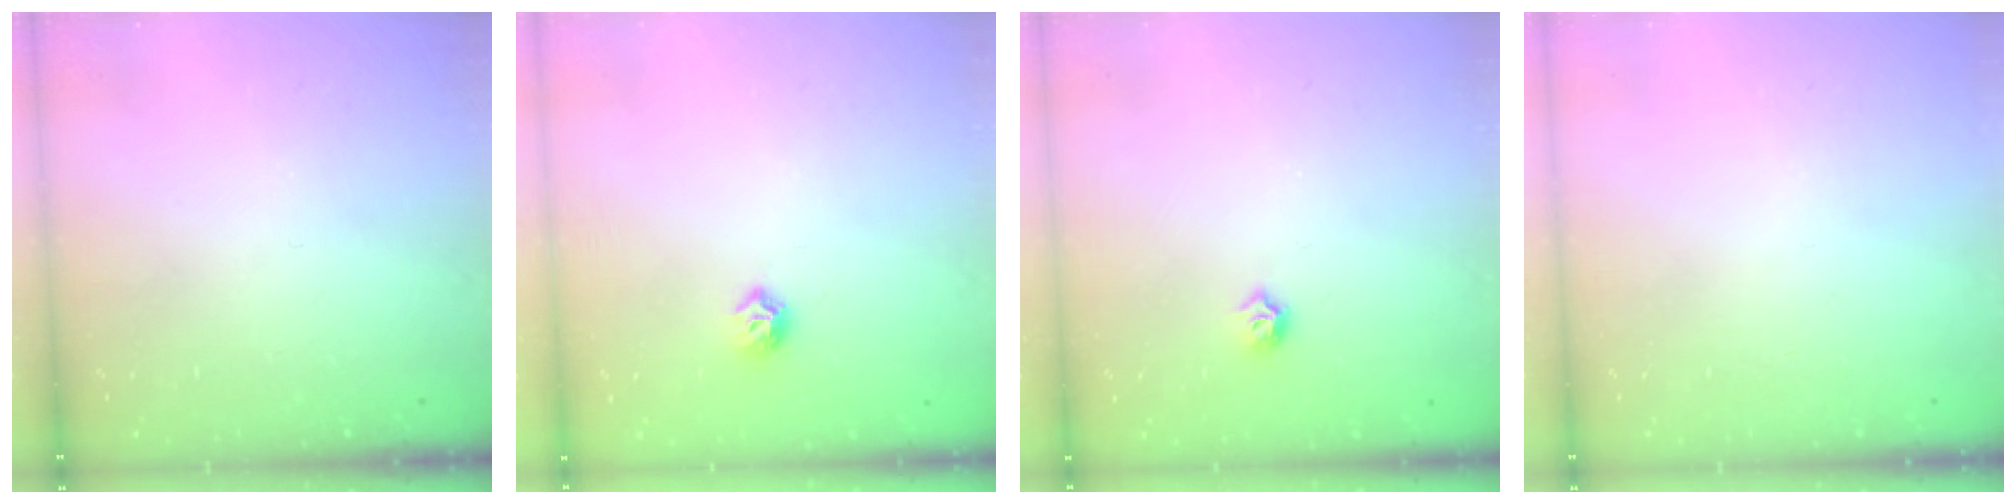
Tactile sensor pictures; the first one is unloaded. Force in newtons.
{"total": 6.4, "press": 6.3, "slide": 0.9}
{"total": 4.9, "press": 4.8, "slide": 0.9}
{"total": 0.0}